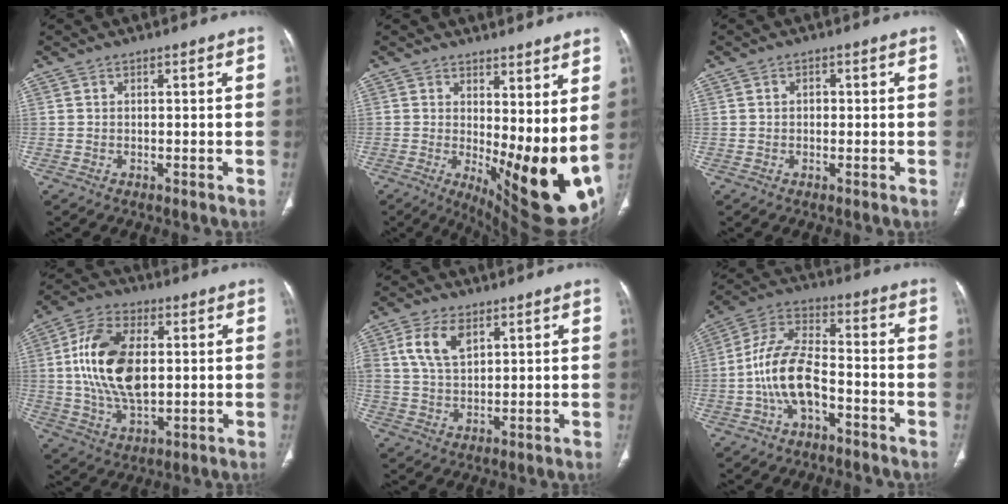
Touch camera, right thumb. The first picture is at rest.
{"total": 18.0, "force": [2.1, 7.0, 16.4], "torque": [-0.220, -0.050, 0.049]}
{"total": 1.4, "force": [0.1, 1.1, 0.8], "torque": [-0.007, 0.004, 0.001]}
{"total": 16.3, "force": [1.7, 9.3, 13.3], "torque": [-0.249, 0.004, 0.033]}
{"total": 7.8, "force": [3.2, 4.5, 5.5], "torque": [-0.104, -0.006, 0.065]}
{"total": 12.1, "force": [-3.9, 6.4, 9.5], "torque": [-0.187, 0.046, -0.076]}